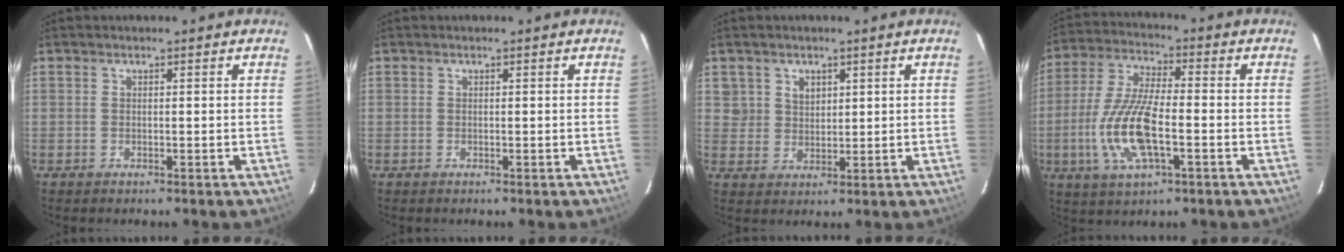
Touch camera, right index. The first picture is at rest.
{"total": 0.0}
{"total": 4.1, "force": [2.0, 3.5, 0.5], "torque": [0.009, 0.018, 0.041]}
{"total": 13.9, "force": [-3.6, 4.6, 12.6], "torque": [-0.267, -0.003, -0.069]}